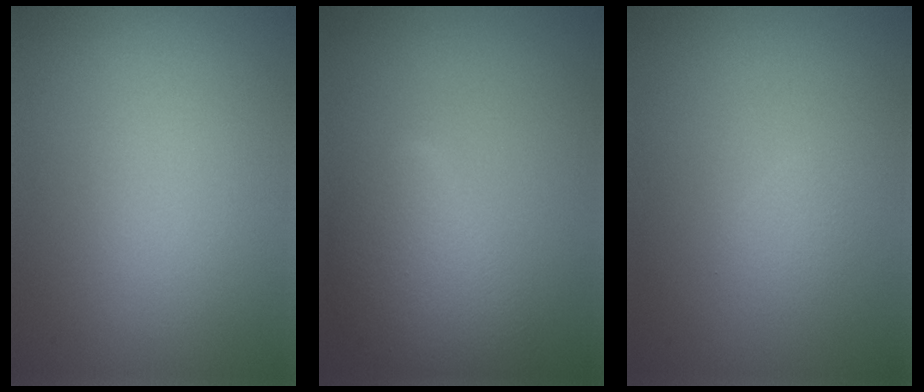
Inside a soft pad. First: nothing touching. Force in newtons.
{"total": 4.2, "press": 4.2, "slide": 0.2}
{"total": 0.8, "press": 0.8, "slide": 0.0}